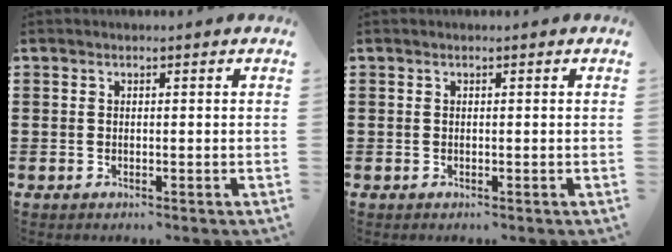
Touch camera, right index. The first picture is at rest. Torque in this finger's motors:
{"motor_torque": [-0.05, 0.05, 0.00, 0.00]}